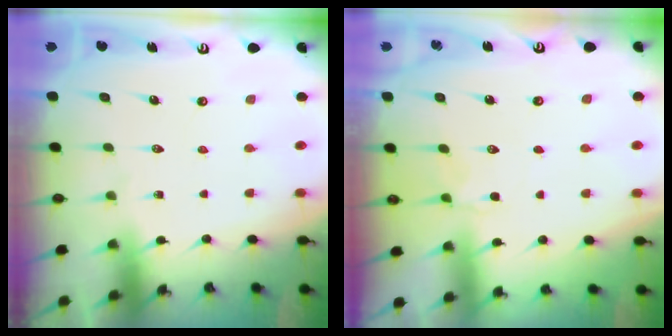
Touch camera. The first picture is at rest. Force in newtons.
{"total": 2.3, "press": 2.0, "slide": 1.2}